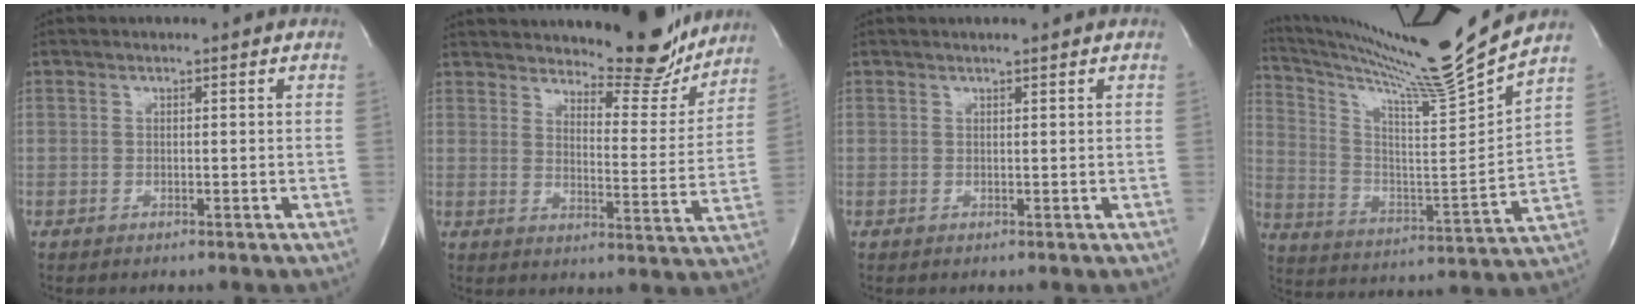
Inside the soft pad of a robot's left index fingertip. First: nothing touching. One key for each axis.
{"total": 15.2, "fx": 14.1, "fy": 3.0, "fz": 4.8, "tx": -0.054, "ty": -0.035, "tz": 0.181}
{"total": 1.3, "fx": 1.1, "fy": -0.2, "fz": 0.6, "tx": -0.011, "ty": 0.002, "tz": 0.021}
{"total": 19.1, "fx": 17.1, "fy": -4.0, "fz": 7.5, "tx": -0.144, "ty": -0.084, "tz": 0.273}